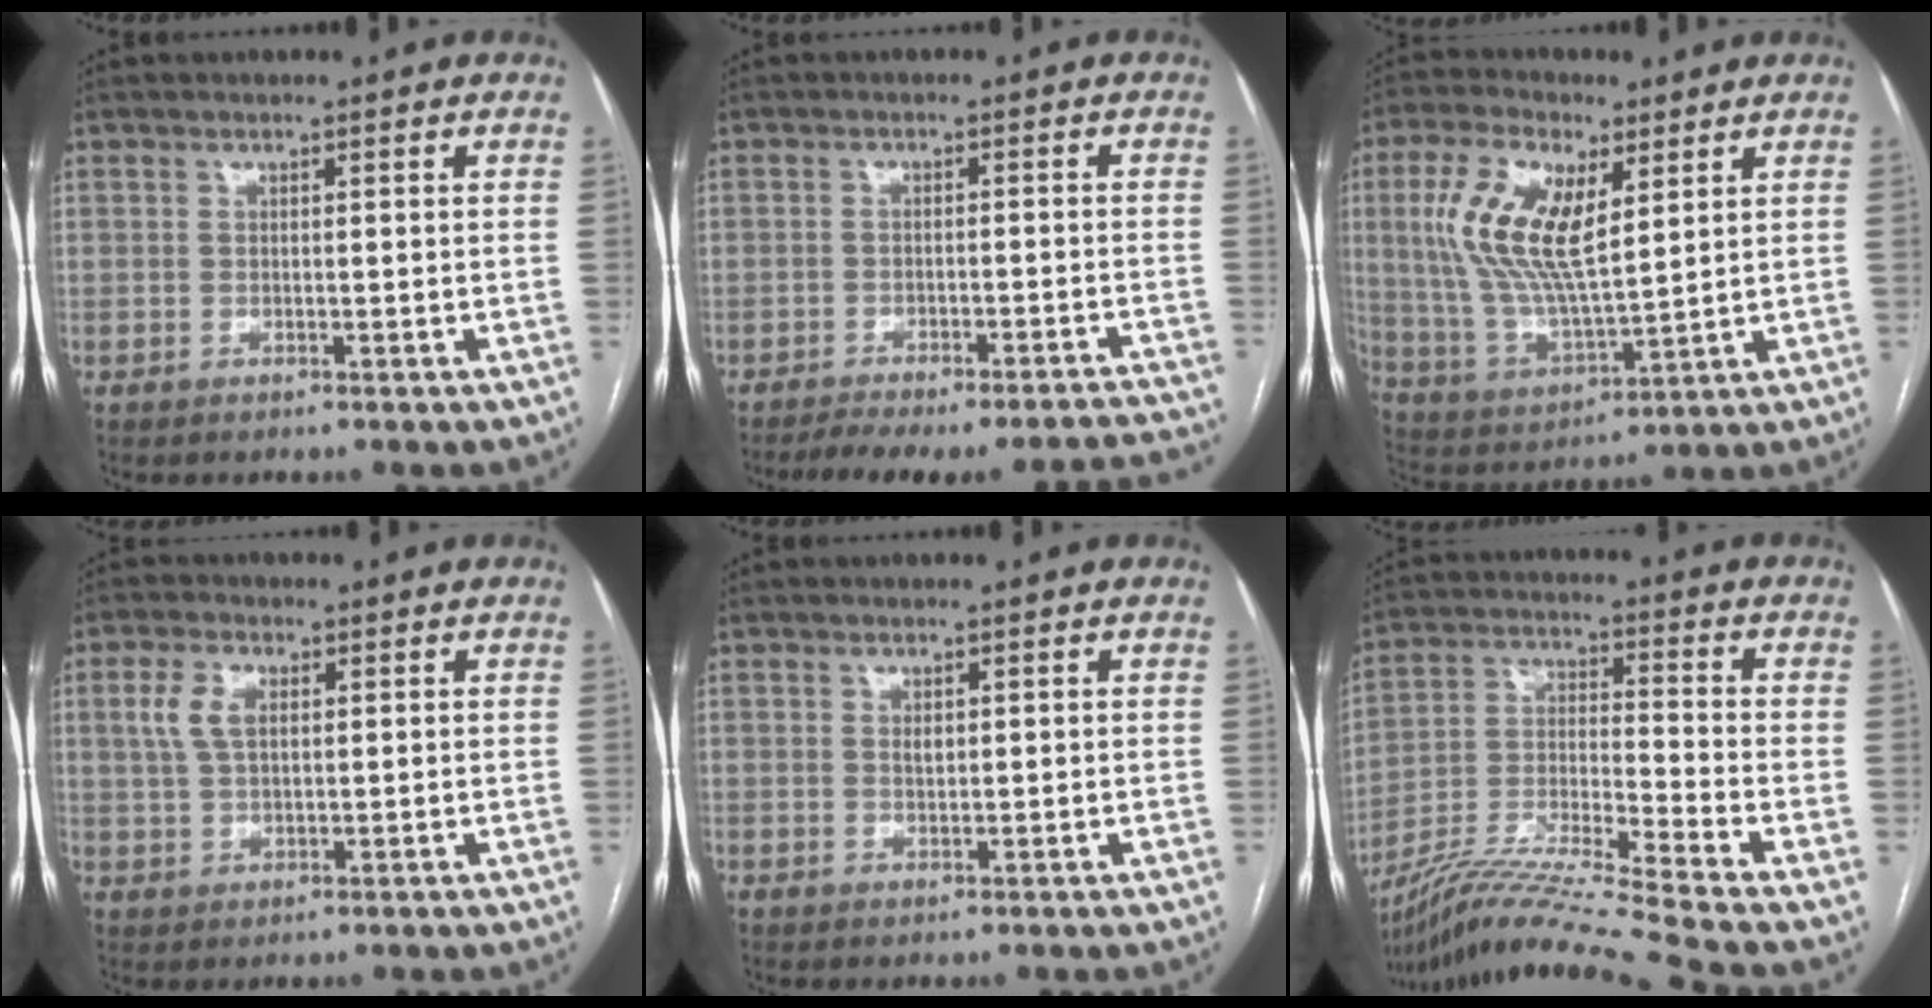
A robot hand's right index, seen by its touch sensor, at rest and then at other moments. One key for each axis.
{"total": 15.0, "fx": -14.3, "fy": 0.9, "fz": 4.6, "tx": -0.037, "ty": 0.010, "tz": -0.179}
{"total": 14.3, "fx": 4.6, "fy": 5.2, "fz": 12.5, "tx": -0.270, "ty": 0.011, "tz": 0.091}
{"total": 4.8, "fx": 1.5, "fy": 2.6, "fz": 3.8, "tx": -0.091, "ty": 0.012, "tz": 0.031}
{"total": 1.0, "fx": 0.3, "fy": 0.4, "fz": 0.9, "tx": -0.016, "ty": -0.002, "tz": 0.006}
{"total": 17.0, "fx": -14.5, "fy": -3.0, "fz": 8.4, "tx": -0.173, "ty": -0.015, "tz": -0.259}